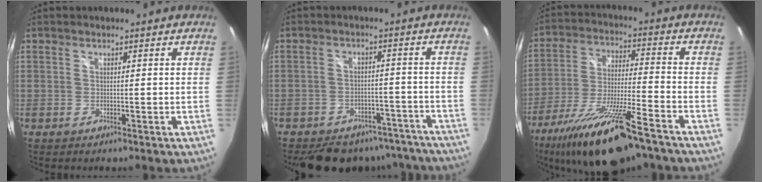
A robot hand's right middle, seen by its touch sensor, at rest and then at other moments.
{"total": 16.2, "force": [-13.6, 7.5, 4.8], "torque": [-0.102, 0.031, -0.157]}
{"total": 19.6, "force": [-14.3, 3.4, 13.0], "torque": [-0.256, -0.038, -0.247]}